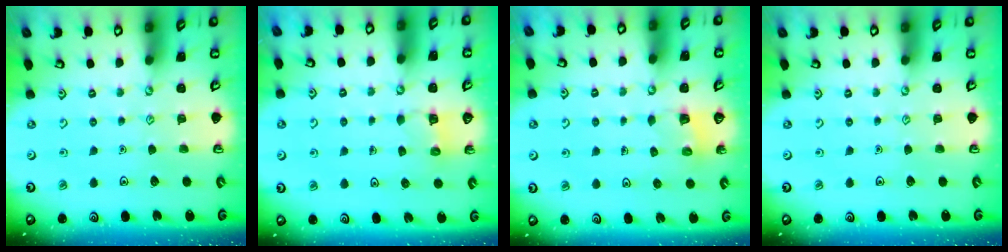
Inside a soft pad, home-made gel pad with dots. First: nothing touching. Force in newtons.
{"total": 3.4, "press": 3.4, "slide": 0.2}
{"total": 2.6, "press": 2.6, "slide": 0.3}
{"total": 0.0}